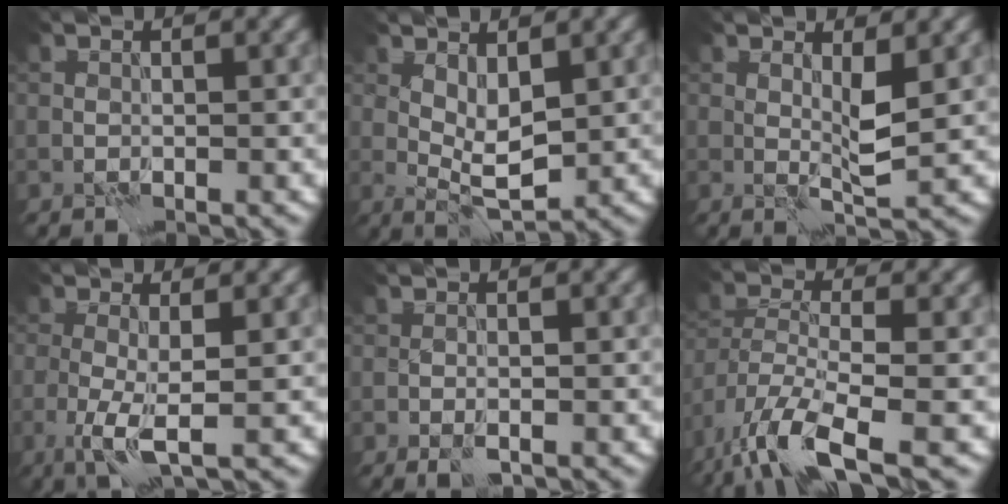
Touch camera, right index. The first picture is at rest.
{"total": 3.8, "force": [1.0, 1.6, 3.3], "torque": [-0.062, -0.005, 0.022]}
{"total": 2.3, "force": [0.7, 0.3, 2.2], "torque": [-0.040, -0.007, 0.013]}
{"total": 3.7, "force": [-0.6, 0.7, 3.5], "torque": [-0.077, -0.011, -0.013]}
{"total": 1.4, "force": [-0.6, 0.6, 1.2], "torque": [-0.026, -0.004, -0.011]}
{"total": 8.3, "force": [-5.1, 2.7, 6.0], "torque": [-0.125, -0.012, -0.104]}